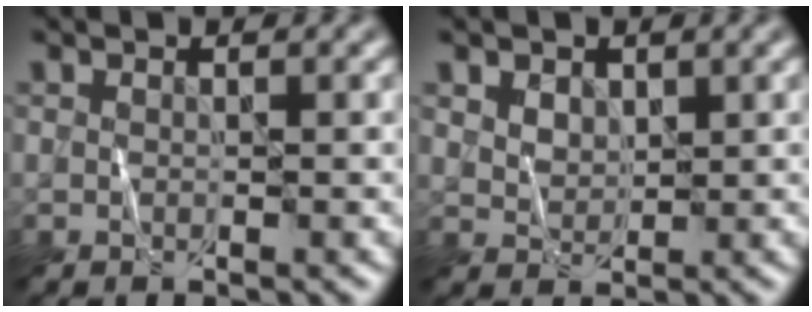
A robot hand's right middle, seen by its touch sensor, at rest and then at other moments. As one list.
[{"total": 2.4, "force": [1.6, 1.5, 0.9], "torque": [-0.023, 0.000, 0.033]}]